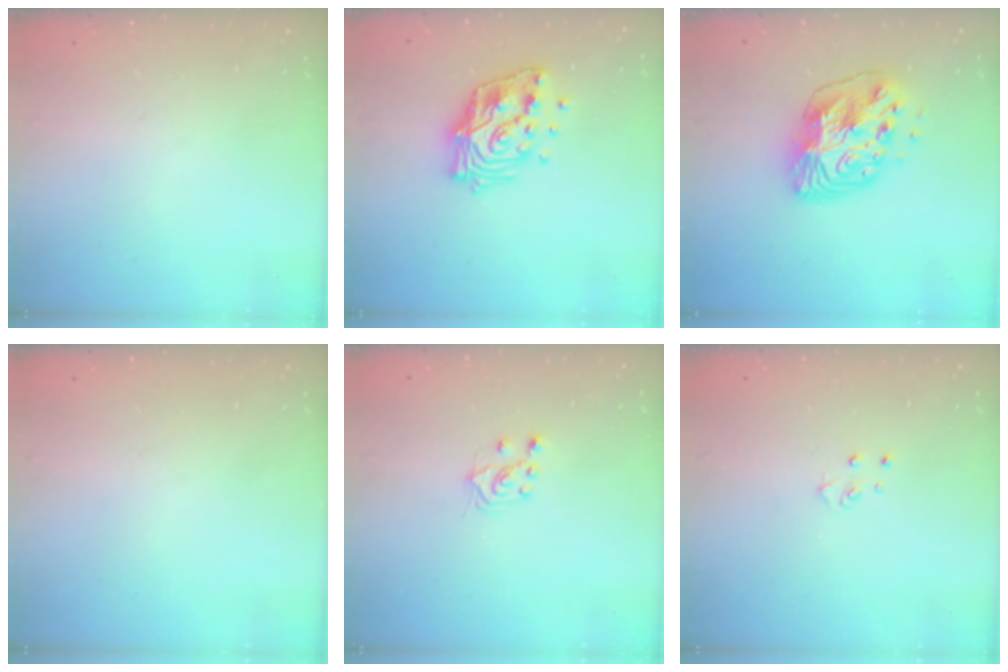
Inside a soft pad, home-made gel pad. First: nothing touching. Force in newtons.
{"total": 15.4, "press": 15.3, "slide": 1.6}
{"total": 13.6, "press": 13.5, "slide": 1.4}
{"total": 0.0}
{"total": 6.1, "press": 6.1, "slide": 0.8}
{"total": 3.6, "press": 3.5, "slide": 0.3}